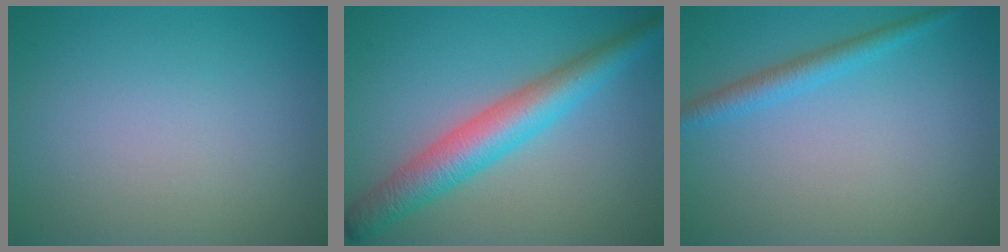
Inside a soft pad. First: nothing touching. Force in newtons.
{"total": 5.8, "press": 5.8, "slide": 0.1}
{"total": 2.2, "press": 2.2, "slide": 0.1}